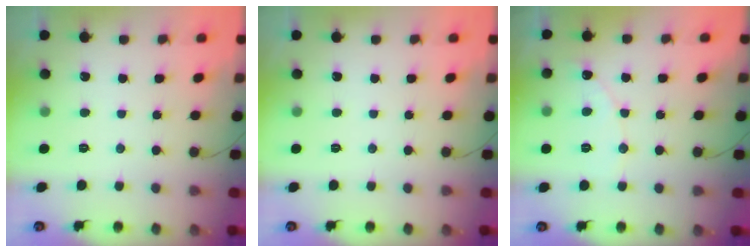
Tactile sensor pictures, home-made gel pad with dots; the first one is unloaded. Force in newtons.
{"total": 0.0}
{"total": 4.7, "press": 4.6, "slide": 0.5}